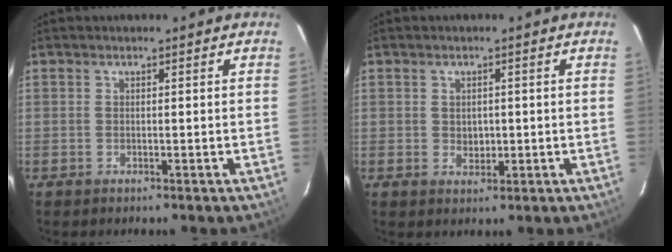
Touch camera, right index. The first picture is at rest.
{"total": 2.5, "force": [0.0, 2.1, 1.4], "torque": [-0.020, 0.000, 0.003]}